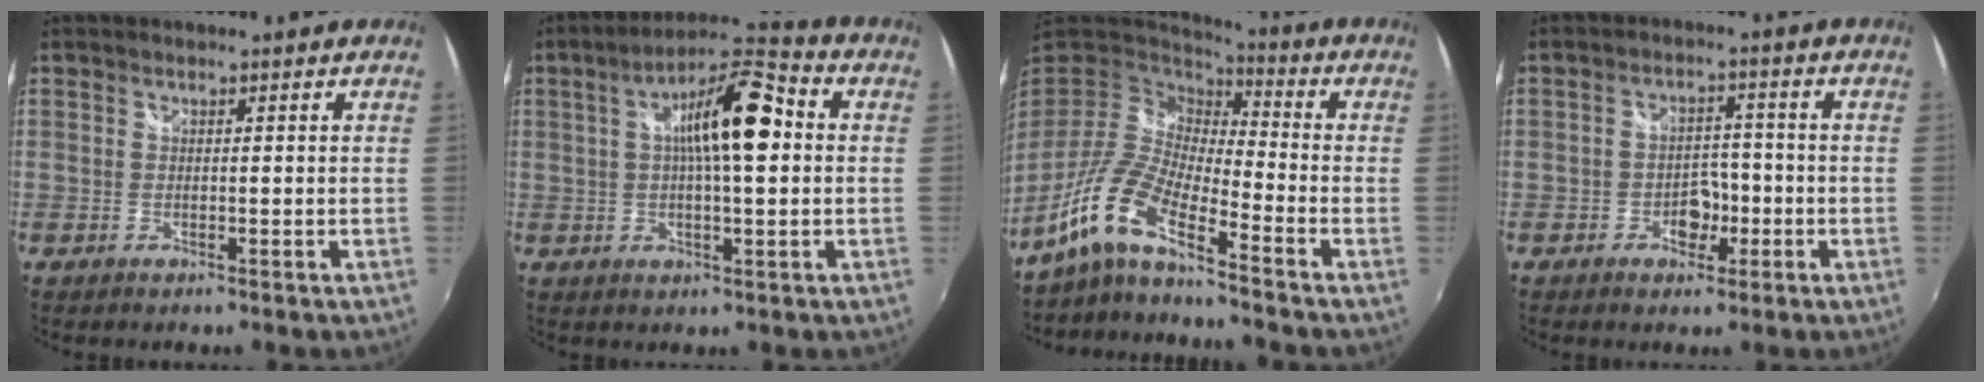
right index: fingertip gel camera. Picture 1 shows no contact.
{"total": 12.7, "force": [1.8, 3.3, 12.2], "torque": [-0.204, 0.022, 0.022]}
{"total": 11.8, "force": [-8.7, 2.2, 7.7], "torque": [-0.155, 0.001, -0.184]}
{"total": 4.7, "force": [-2.1, 3.5, 2.4], "torque": [-0.040, 0.009, -0.030]}